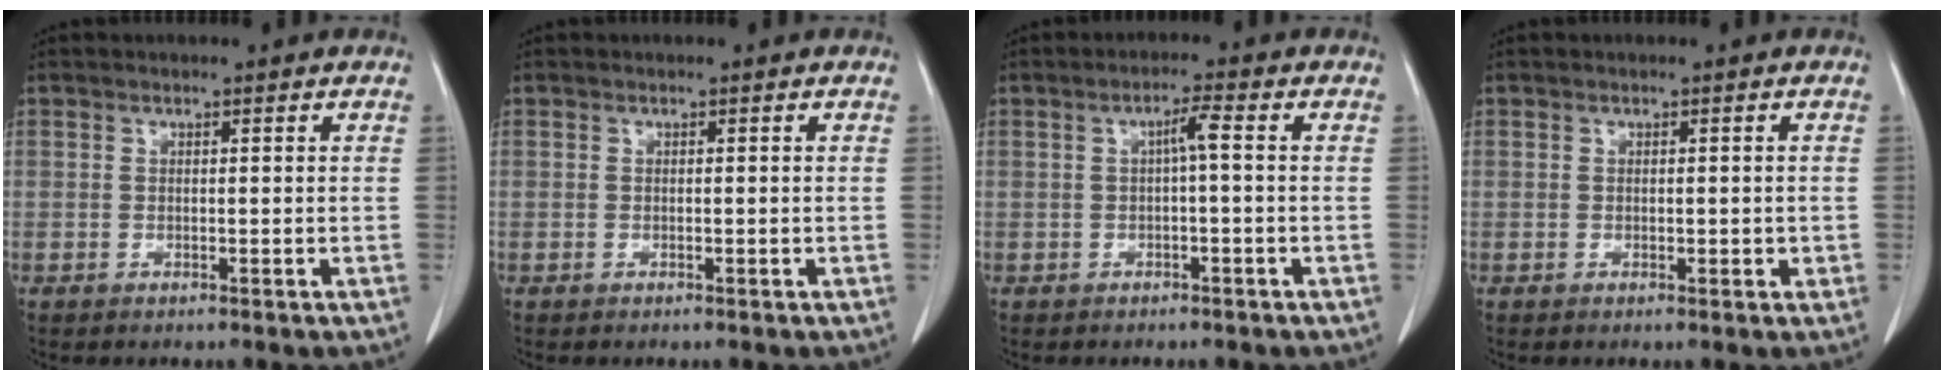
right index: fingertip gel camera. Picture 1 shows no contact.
{"total": 0.0}
{"total": 2.5, "force": [0.1, 0.2, 2.5], "torque": [-0.044, 0.006, 0.002]}
{"total": 1.3, "force": [-0.1, 0.9, 0.9], "torque": [-0.010, 0.004, 0.003]}